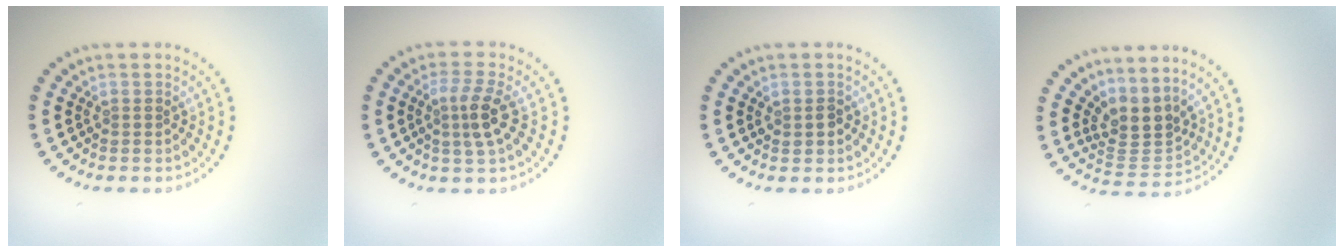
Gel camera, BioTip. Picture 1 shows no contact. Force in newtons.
{"total": 2.9, "press": 2.5, "slide": 1.4}
{"total": 1.3, "press": 1.3, "slide": 0.1}
{"total": 3.4, "press": 2.4, "slide": 2.4}